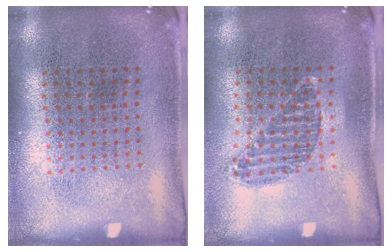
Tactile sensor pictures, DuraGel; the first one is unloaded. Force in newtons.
{"total": 1.0, "press": 0.9, "slide": 0.5}